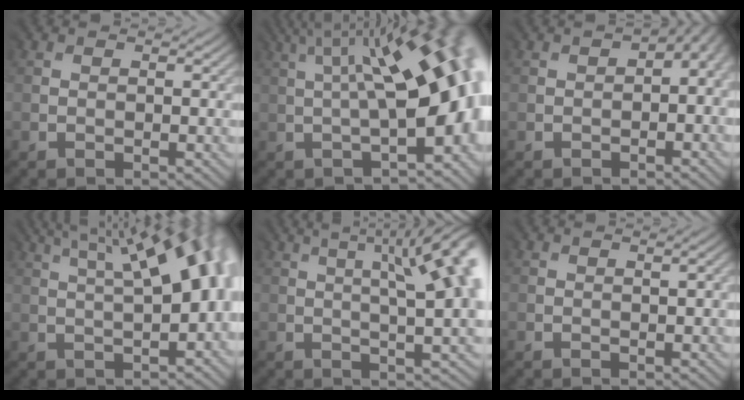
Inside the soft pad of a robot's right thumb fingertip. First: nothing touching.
{"total": 13.9, "force": [1.2, 4.4, 13.1], "torque": [-0.153, 0.022, 0.026]}
{"total": 4.0, "force": [-0.5, 2.6, 3.0], "torque": [-0.009, 0.012, -0.003]}
{"total": 11.6, "force": [2.9, 3.8, 10.5], "torque": [-0.127, 0.046, 0.032]}
{"total": 13.4, "force": [3.4, 3.7, 12.4], "torque": [-0.139, 0.055, 0.049]}
{"total": 0.8, "force": [0.1, -0.7, -0.3], "torque": [0.007, 0.000, 0.003]}